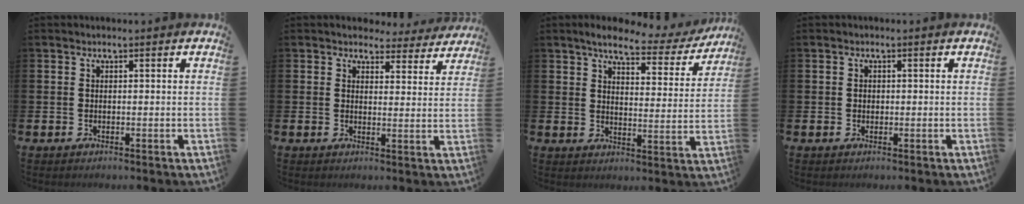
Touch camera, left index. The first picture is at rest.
{"total": 3.9, "force": [3.6, 1.5, 0.3], "torque": [-0.002, -0.026, 0.061]}
{"total": 5.7, "force": [4.9, 1.5, 2.6], "torque": [-0.060, -0.028, 0.077]}
{"total": 0.7, "force": [0.0, 0.6, 0.3], "torque": [0.003, 0.001, -0.002]}